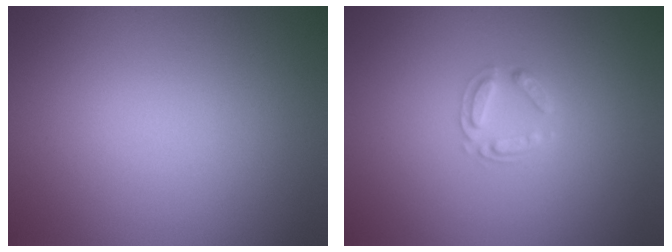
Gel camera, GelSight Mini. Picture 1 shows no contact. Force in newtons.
{"total": 1.9, "press": 1.9, "slide": 0.3}